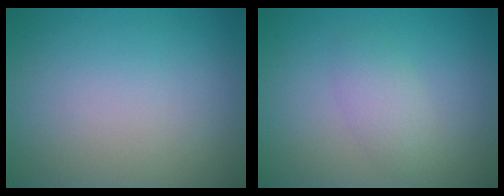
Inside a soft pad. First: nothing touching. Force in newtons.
{"total": 2.1, "press": 2.1, "slide": 0.1}